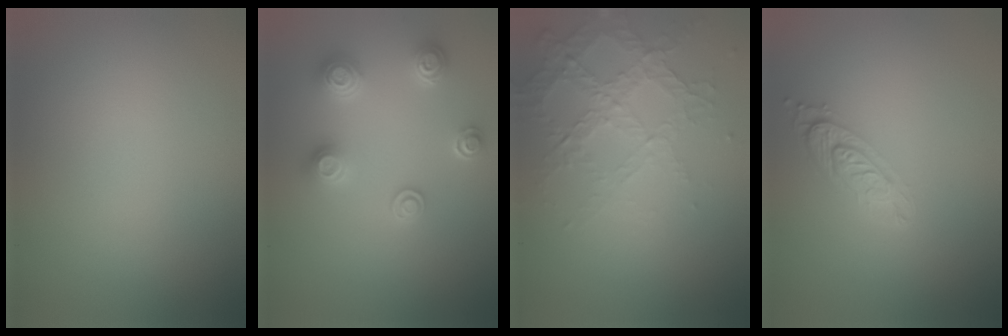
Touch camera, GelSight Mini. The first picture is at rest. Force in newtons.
{"total": 3.1, "press": 3.0, "slide": 0.8}
{"total": 4.2, "press": 2.9, "slide": 3.0}
{"total": 2.9, "press": 2.2, "slide": 1.9}